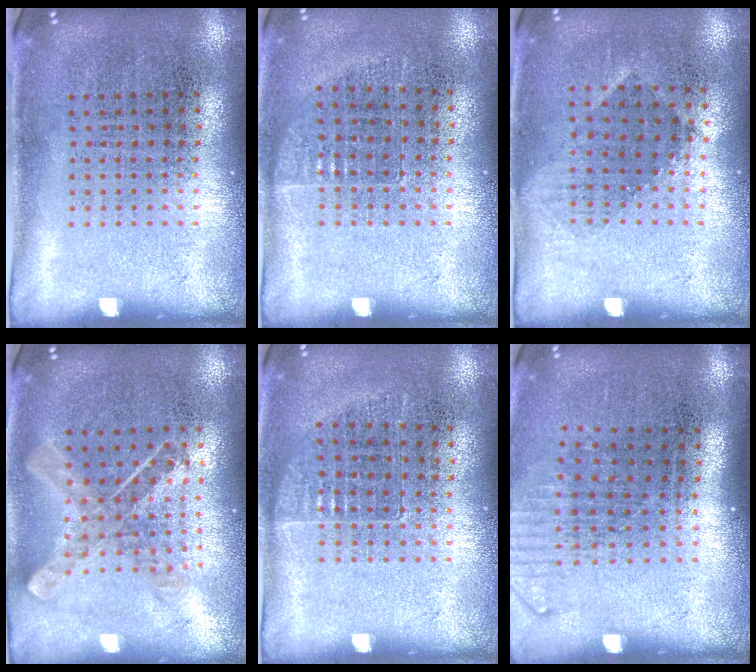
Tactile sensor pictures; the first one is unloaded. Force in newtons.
{"total": 0.6, "press": 0.6, "slide": 0.2}
{"total": 1.0, "press": 0.8, "slide": 0.6}
{"total": 0.9, "press": 0.8, "slide": 0.2}
{"total": 0.7, "press": 0.7, "slide": 0.1}
{"total": 1.3, "press": 1.1, "slide": 0.8}